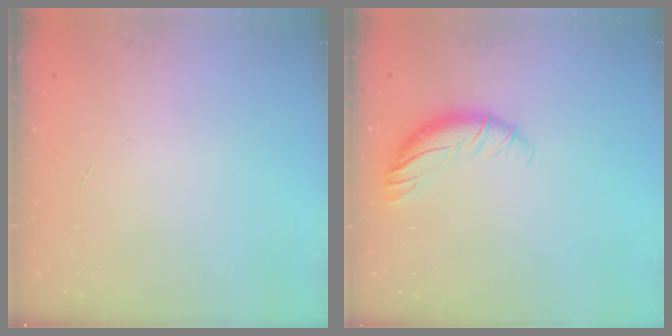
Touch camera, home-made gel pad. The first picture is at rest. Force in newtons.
{"total": 8.4, "press": 8.4, "slide": 1.0}